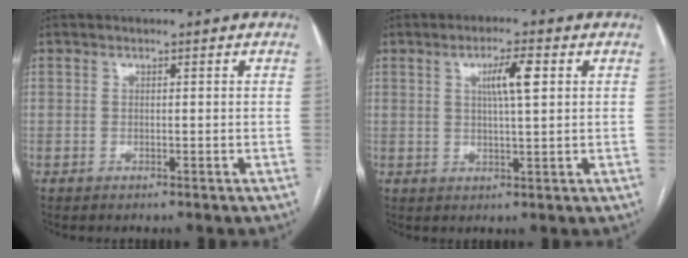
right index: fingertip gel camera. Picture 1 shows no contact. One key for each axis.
{"total": 5.1, "fx": 1.6, "fy": 0.4, "fz": 4.9, "tx": -0.086, "ty": 0.003, "tz": 0.028}